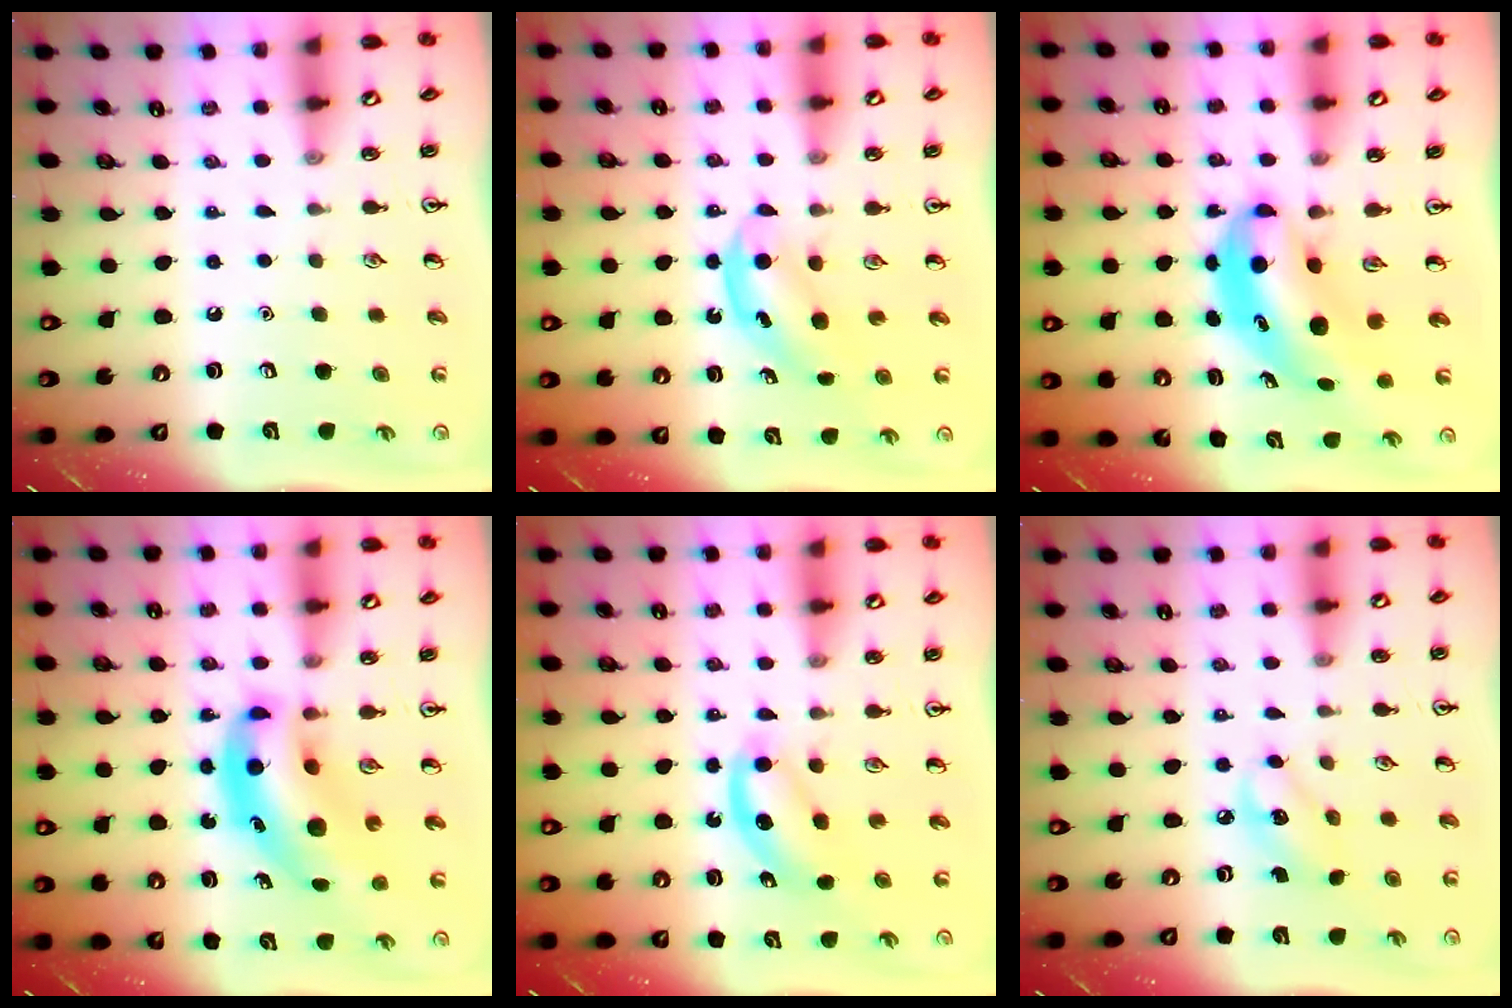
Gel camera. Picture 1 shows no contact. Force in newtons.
{"total": 4.9, "press": 4.8, "slide": 0.7}
{"total": 6.3, "press": 6.1, "slide": 1.7}
{"total": 10.2, "press": 9.7, "slide": 3.1}
{"total": 4.1, "press": 4.1, "slide": 0.7}
{"total": 5.0, "press": 5.0, "slide": 0.8}